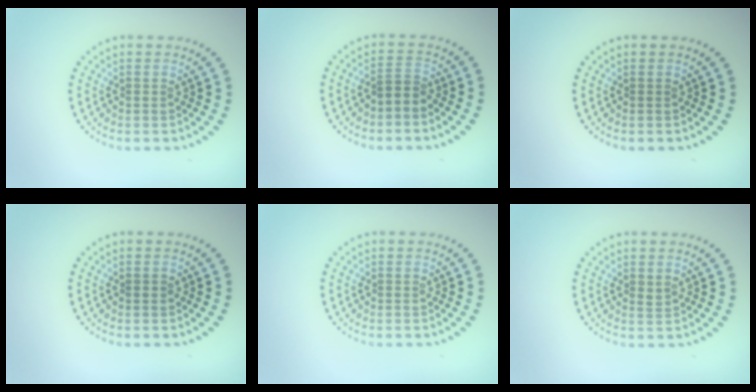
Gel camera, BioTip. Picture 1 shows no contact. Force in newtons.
{"total": 1.6, "press": 1.4, "slide": 0.9}
{"total": 0.0}
{"total": 0.7, "press": 0.7, "slide": 0.1}
{"total": 0.0}
{"total": 0.5, "press": 0.4, "slide": 0.3}